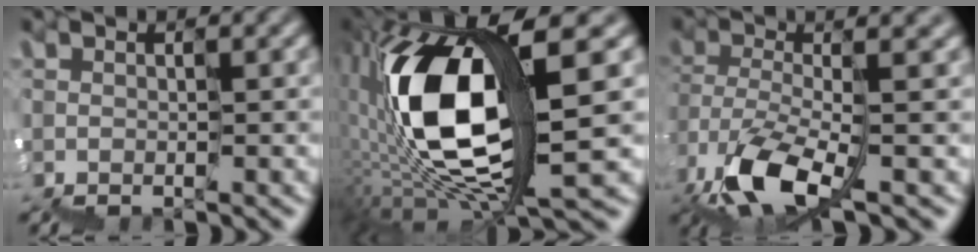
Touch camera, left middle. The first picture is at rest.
{"total": 11.9, "force": [2.4, 3.4, 11.2], "torque": [-0.221, 0.009, 0.043]}
{"total": 6.9, "force": [-1.4, 2.5, 6.3], "torque": [-0.144, -0.009, -0.022]}